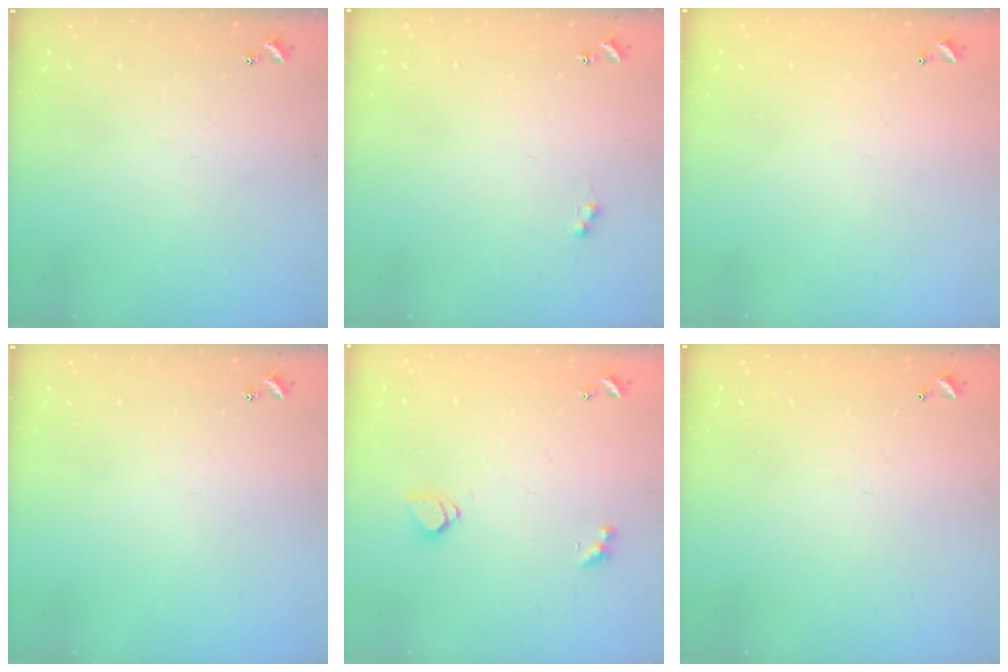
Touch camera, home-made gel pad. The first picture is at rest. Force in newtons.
{"total": 1.0, "press": 0.9, "slide": 0.4}
{"total": 2.8, "press": 2.8, "slide": 0.1}
{"total": 0.0}
{"total": 1.2, "press": 1.1, "slide": 0.5}
{"total": 2.8, "press": 2.8, "slide": 0.1}